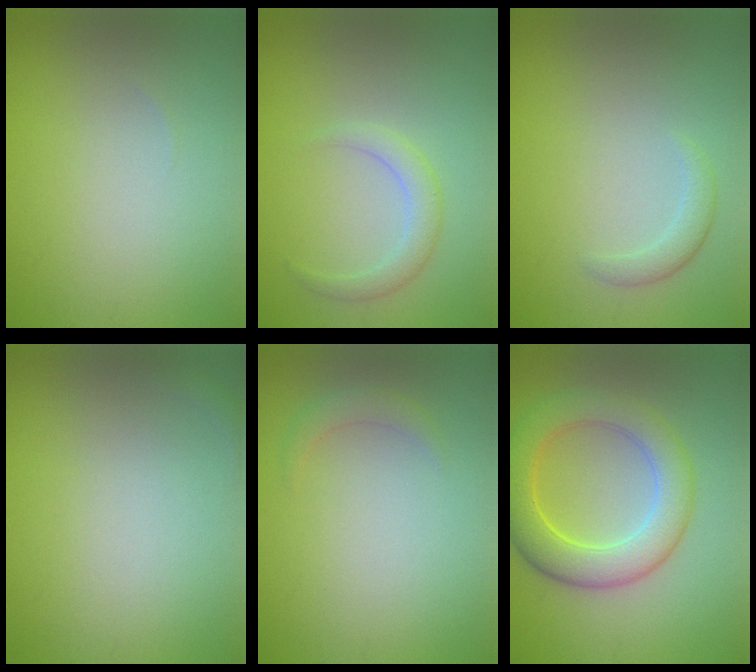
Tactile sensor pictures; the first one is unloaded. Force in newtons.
{"total": 2.1, "press": 2.0, "slide": 0.2}
{"total": 1.5, "press": 1.5, "slide": 0.1}
{"total": 0.6, "press": 0.6, "slide": 0.1}
{"total": 1.3, "press": 1.3, "slide": 0.1}
{"total": 6.1, "press": 6.1, "slide": 0.1}